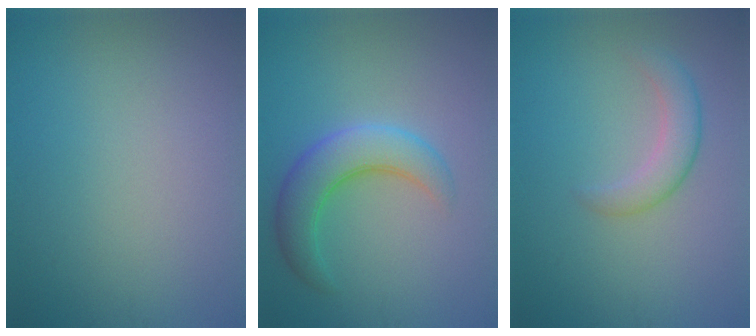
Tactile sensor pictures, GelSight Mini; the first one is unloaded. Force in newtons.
{"total": 5.0, "press": 5.0, "slide": 0.2}
{"total": 2.6, "press": 2.6, "slide": 0.1}